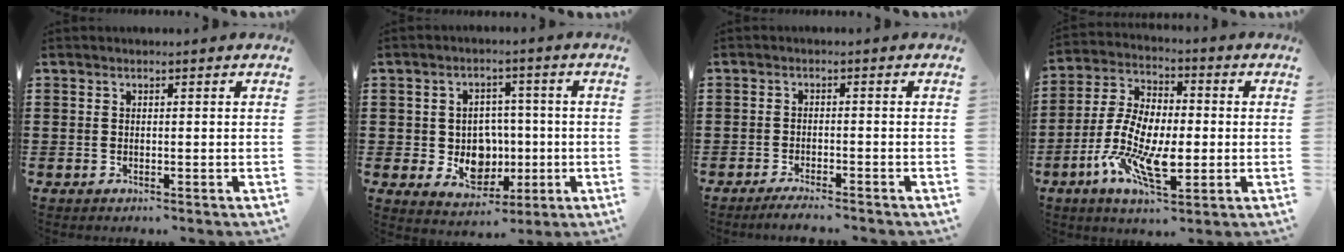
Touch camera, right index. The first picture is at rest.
{"total": 6.7, "force": [-0.5, 5.9, 3.2], "torque": [-0.045, -0.001, -0.006]}
{"total": 2.1, "force": [-2.0, -0.3, 0.6], "torque": [-0.010, -0.003, -0.038]}
{"total": 11.1, "force": [-3.2, 5.0, 9.4], "torque": [-0.218, -0.011, -0.065]}